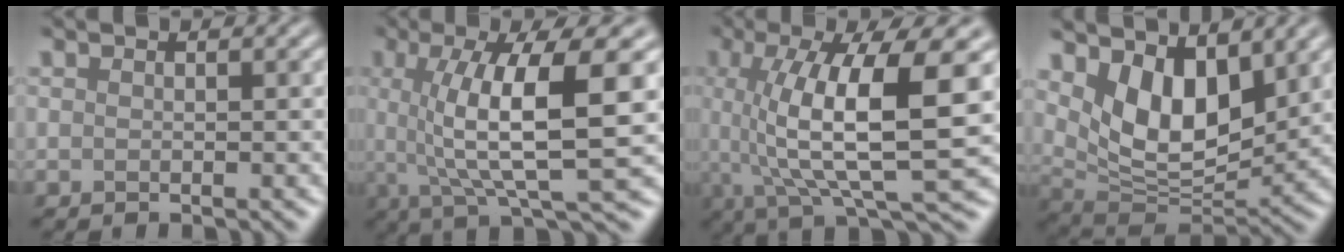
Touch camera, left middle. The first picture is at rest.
{"total": 8.8, "force": [0.6, 1.7, 8.6], "torque": [-0.140, 0.008, 0.030]}
{"total": 9.9, "force": [0.8, 2.3, 9.6], "torque": [-0.174, 0.007, 0.038]}
{"total": 6.4, "force": [2.5, 3.3, 4.9], "torque": [-0.105, -0.016, 0.064]}